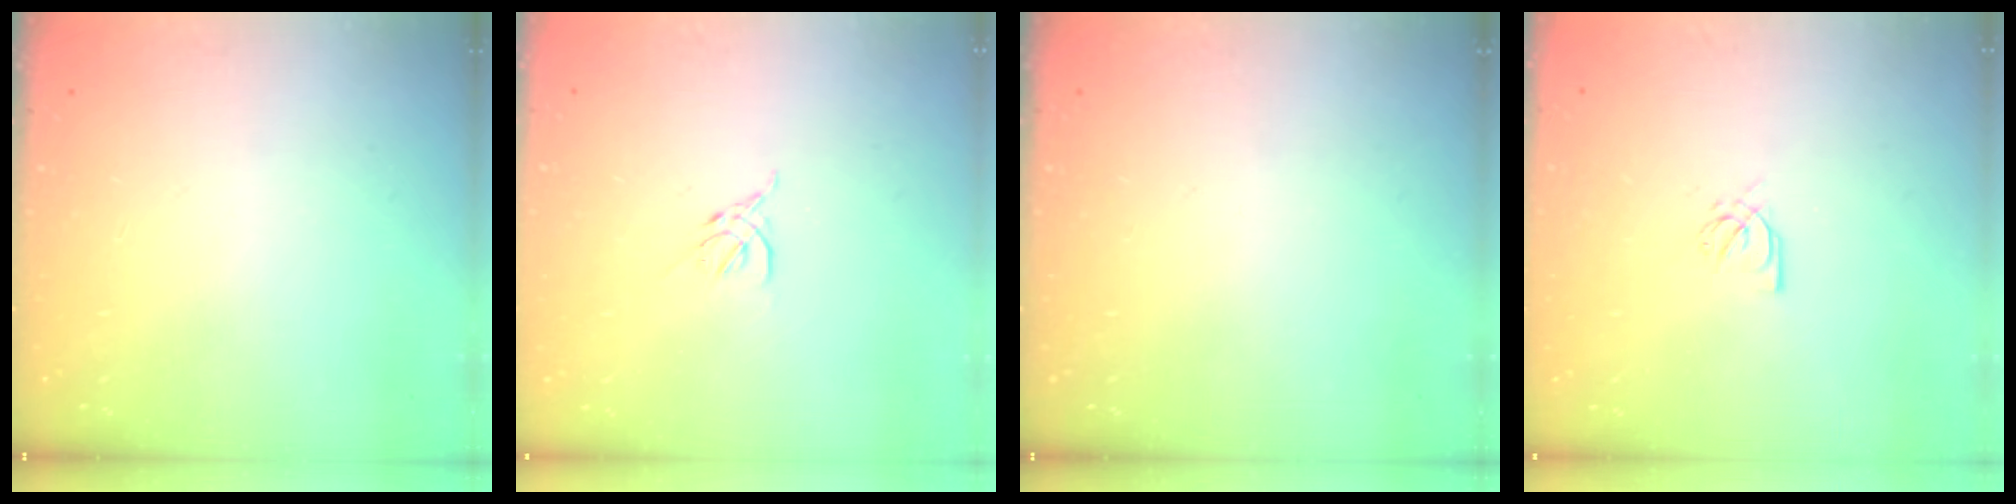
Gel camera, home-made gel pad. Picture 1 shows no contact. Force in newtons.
{"total": 2.6, "press": 2.5, "slide": 0.8}
{"total": 0.0}
{"total": 3.5, "press": 3.5, "slide": 0.2}